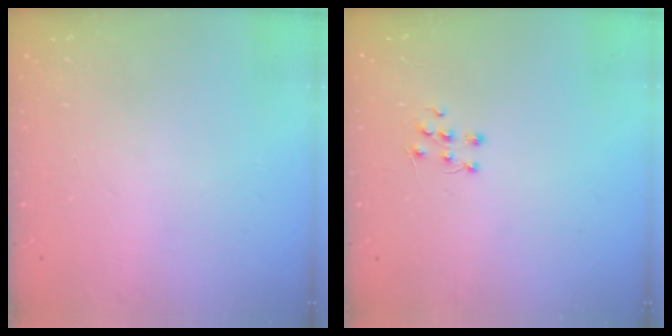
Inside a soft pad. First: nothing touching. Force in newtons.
{"total": 4.9, "press": 4.9, "slide": 0.4}